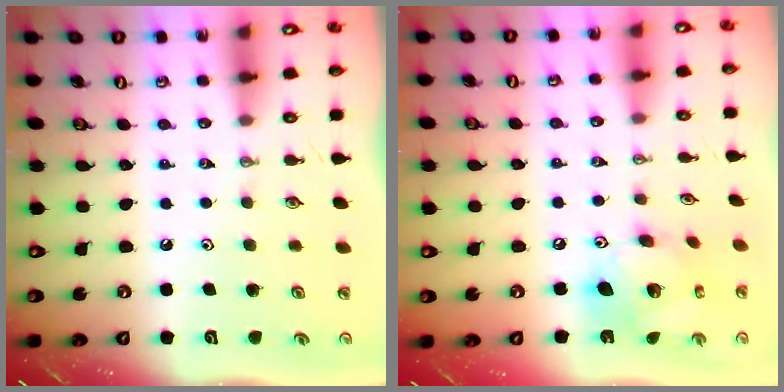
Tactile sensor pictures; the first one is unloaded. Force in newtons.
{"total": 14.5, "press": 14.5, "slide": 1.3}